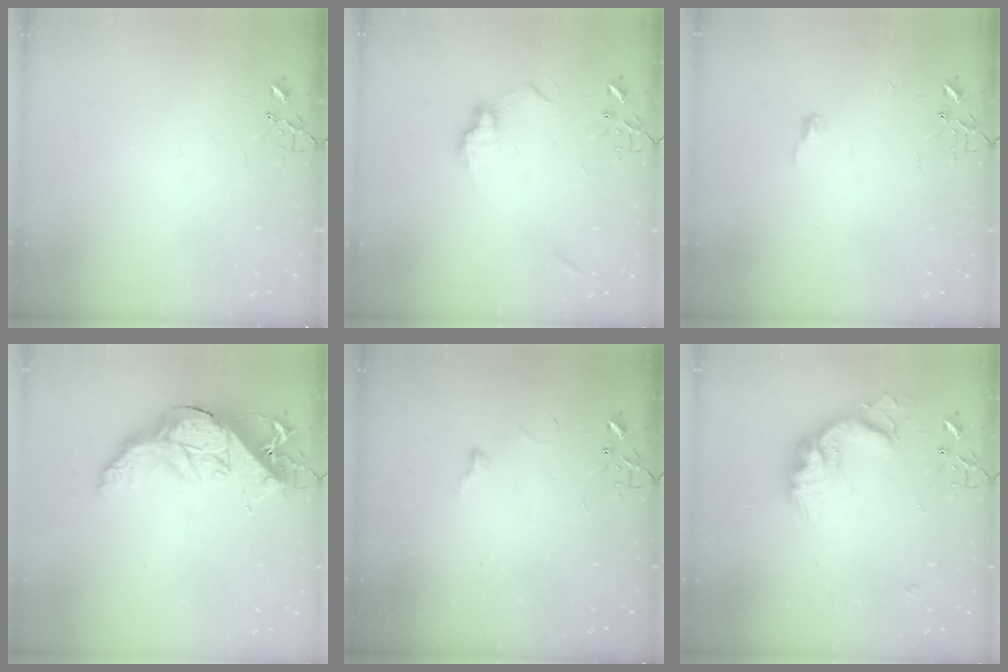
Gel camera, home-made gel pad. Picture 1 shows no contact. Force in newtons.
{"total": 8.8, "press": 8.8, "slide": 0.4}
{"total": 4.4, "press": 4.4, "slide": 0.4}
{"total": 19.6, "press": 19.6, "slide": 1.2}
{"total": 3.8, "press": 3.8, "slide": 0.5}
{"total": 17.9, "press": 17.8, "slide": 1.1}